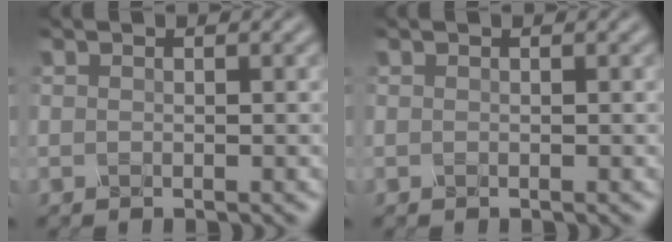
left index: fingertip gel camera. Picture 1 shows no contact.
{"total": 0.0}